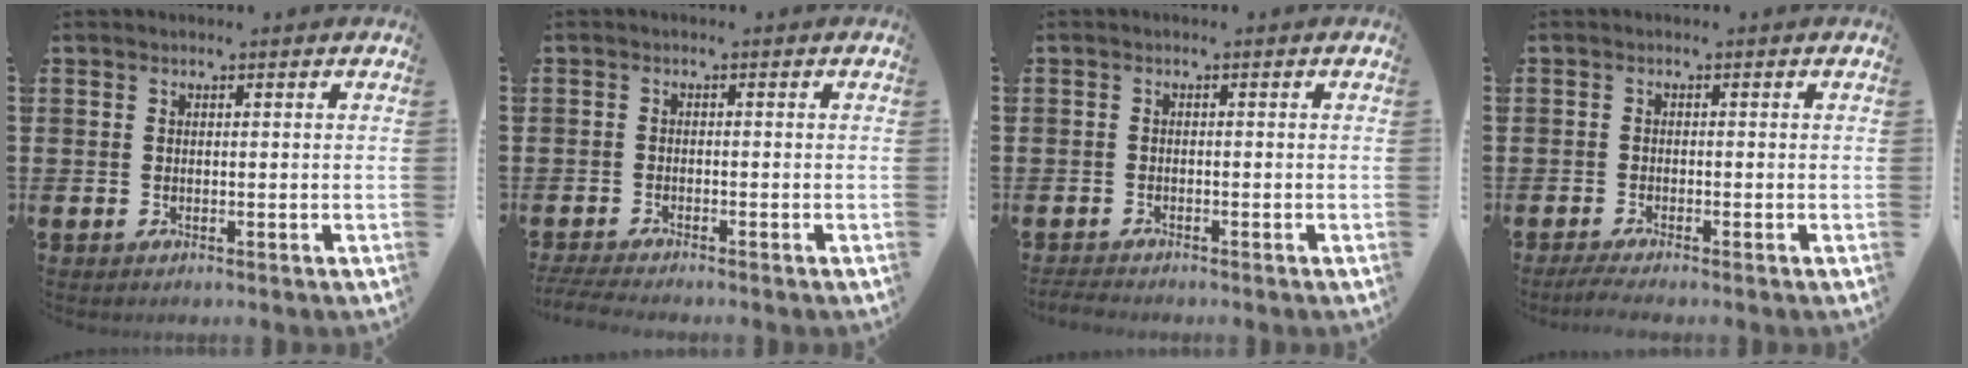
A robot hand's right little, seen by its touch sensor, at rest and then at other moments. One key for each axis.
{"total": 1.7, "fx": -1.5, "fy": 0.1, "fz": 0.8, "tx": -0.014, "ty": 0.003, "tz": -0.027}
{"total": 1.0, "fx": -0.9, "fy": 0.1, "fz": 0.2, "tx": -0.007, "ty": 0.002, "tz": -0.019}
{"total": 1.4, "fx": -1.0, "fy": 0.0, "fz": 0.9, "tx": -0.015, "ty": -0.001, "tz": -0.020}